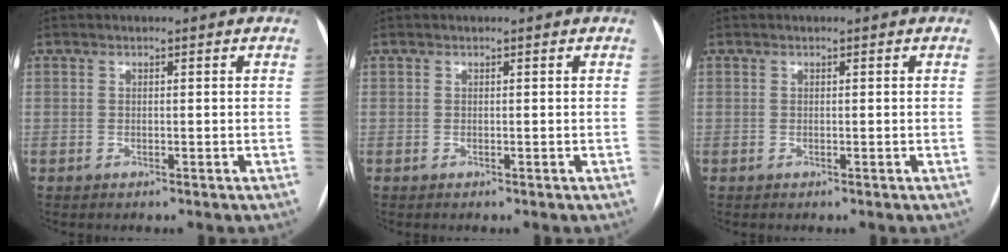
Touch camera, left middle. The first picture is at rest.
{"total": 0.0}
{"total": 0.0}